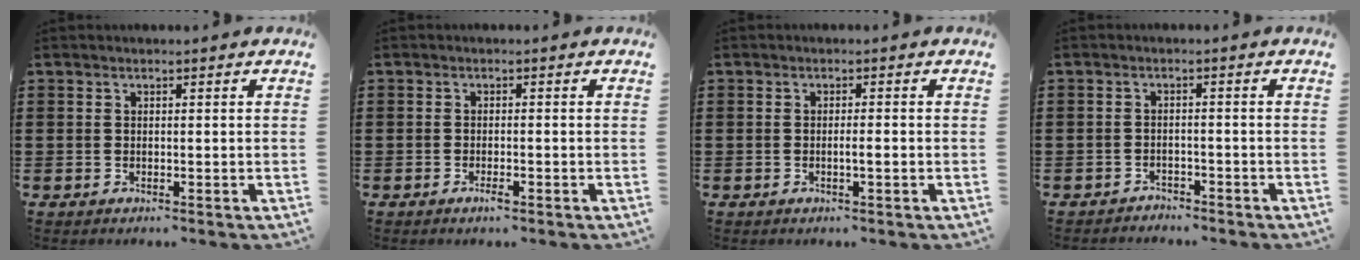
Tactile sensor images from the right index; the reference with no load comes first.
{"total": 1.5, "force": [-0.9, 0.2, 1.2], "torque": [-0.022, -0.003, -0.015]}
{"total": 1.3, "force": [-0.4, 0.0, 1.2], "torque": [-0.021, -0.002, -0.008]}
{"total": 1.9, "force": [-1.9, 0.3, -0.2], "torque": [-0.005, 0.002, -0.043]}